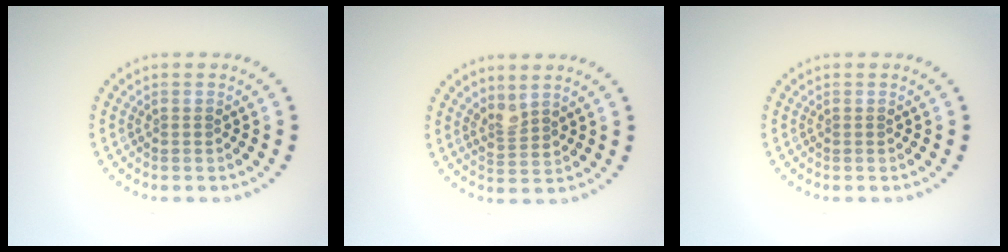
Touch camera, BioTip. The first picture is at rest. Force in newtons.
{"total": 1.8, "press": 1.5, "slide": 1.1}
{"total": 0.0}